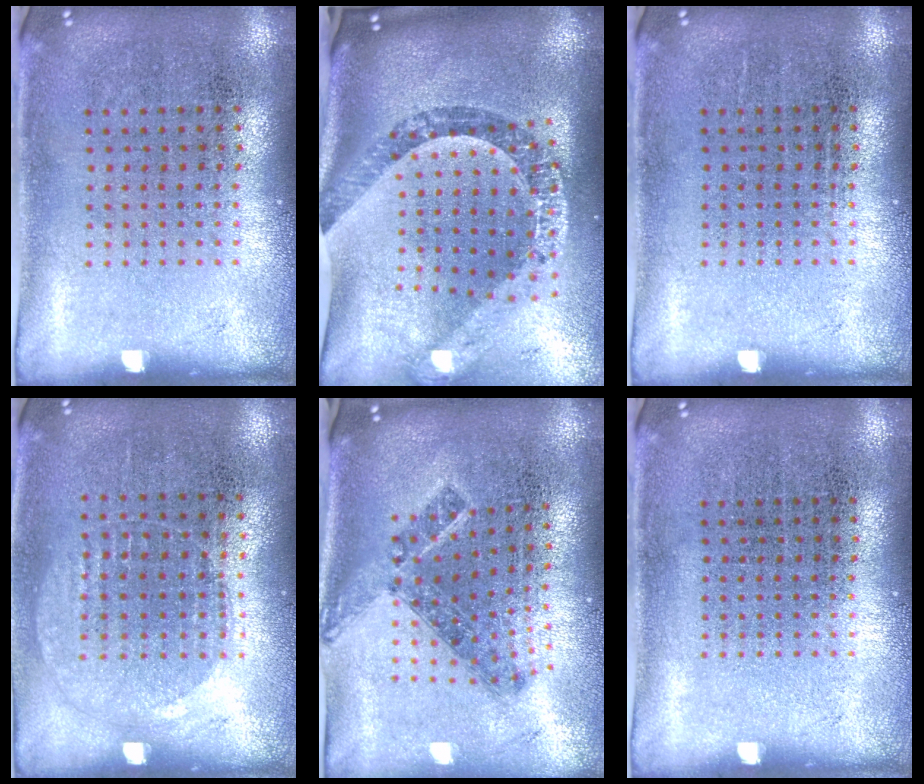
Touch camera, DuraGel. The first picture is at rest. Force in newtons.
{"total": 2.6, "press": 2.0, "slide": 1.6}
{"total": 0.0}
{"total": 1.0, "press": 0.9, "slide": 0.4}
{"total": 1.0, "press": 0.9, "slide": 0.6}
{"total": 0.0}